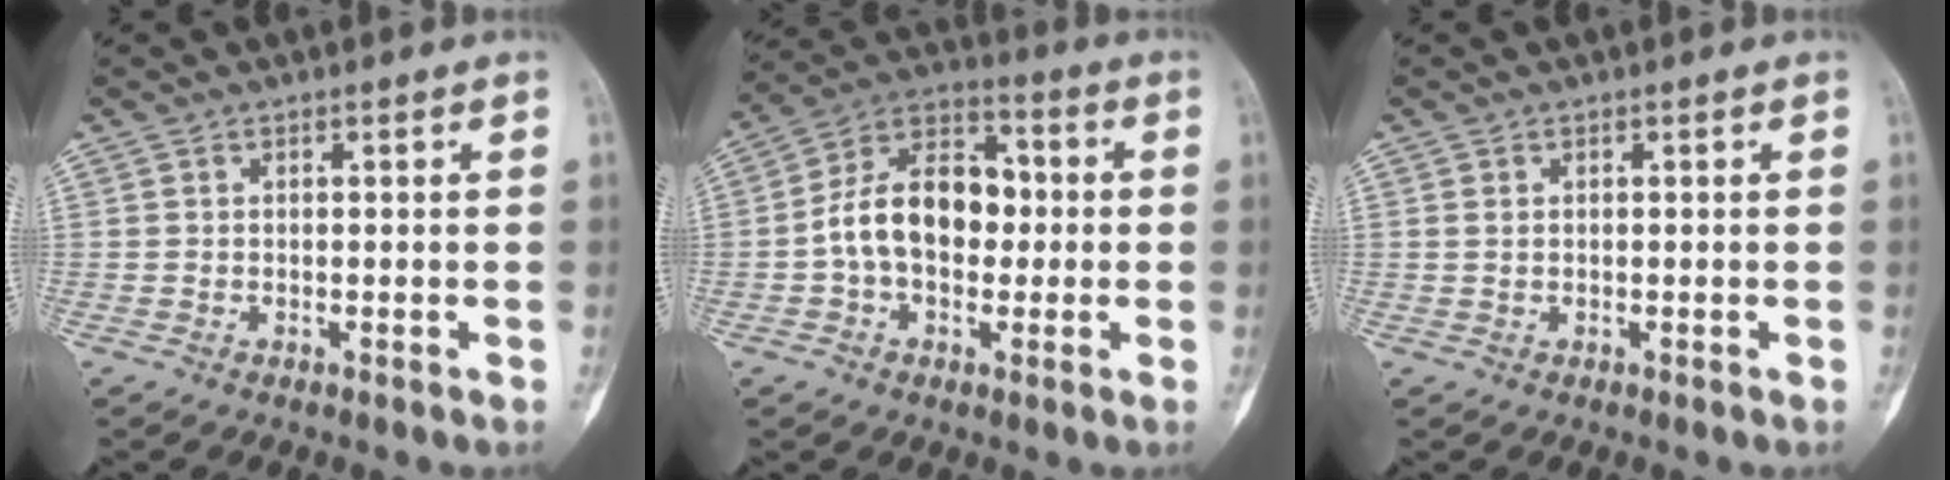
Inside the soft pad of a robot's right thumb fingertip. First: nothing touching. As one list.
[{"total": 14.0, "force": [-0.7, 9.4, 10.4], "torque": [-0.157, 0.040, -0.020]}, {"total": 0.8, "force": [0.2, 0.6, 0.5], "torque": [-0.012, 0.003, 0.007]}]